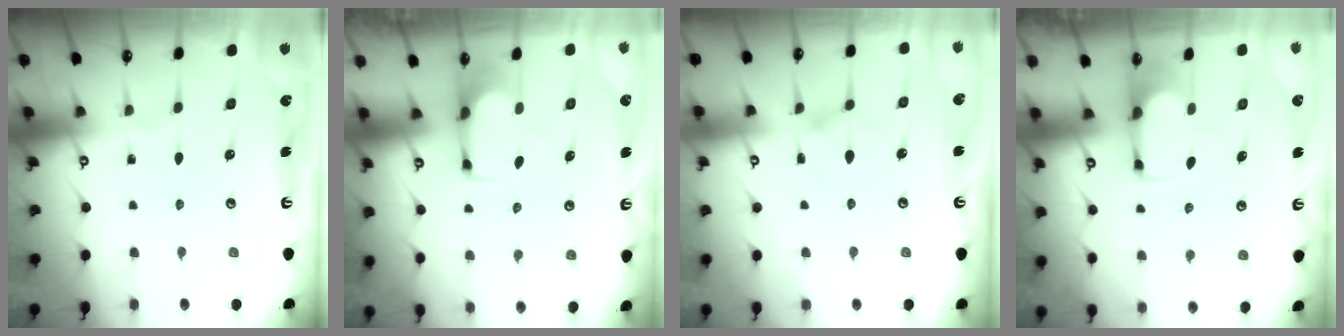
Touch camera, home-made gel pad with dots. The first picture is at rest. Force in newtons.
{"total": 2.5, "press": 2.3, "slide": 0.9}
{"total": 1.9, "press": 1.5, "slide": 1.1}
{"total": 1.9, "press": 1.7, "slide": 0.8}